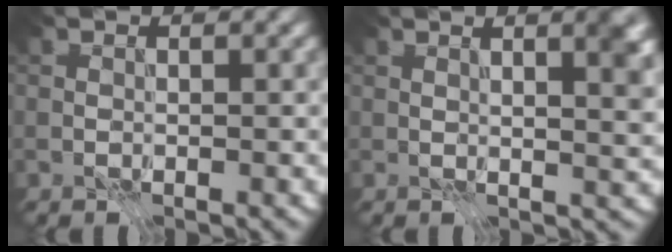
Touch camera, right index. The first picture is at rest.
{"total": 3.9, "force": [1.8, 0.8, 3.4], "torque": [-0.038, 0.002, 0.029]}